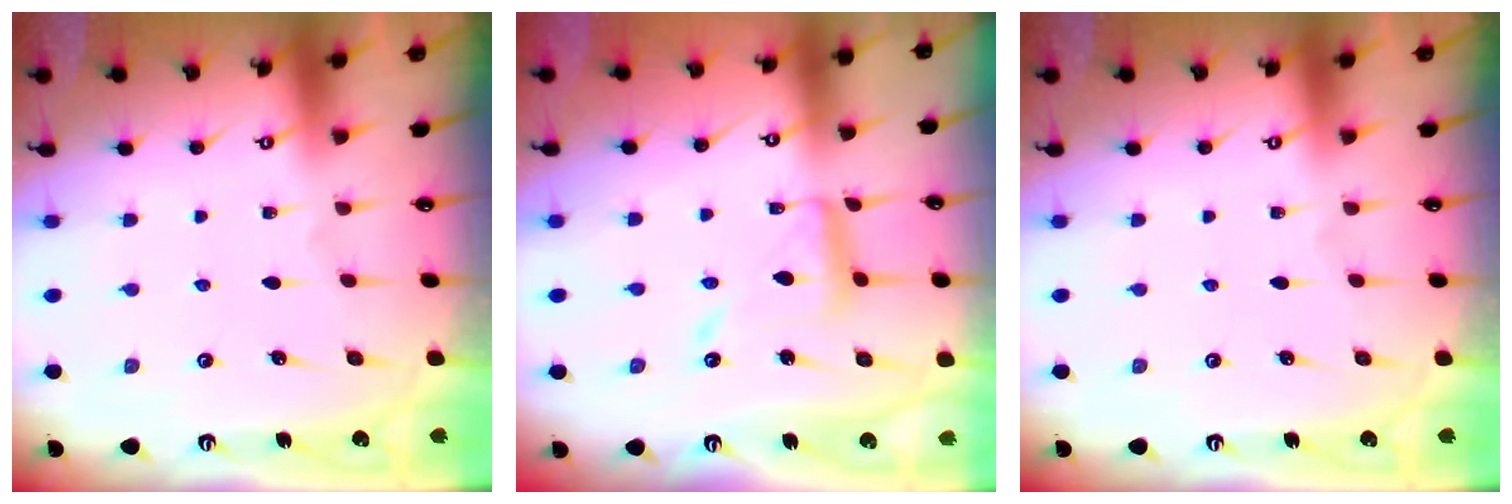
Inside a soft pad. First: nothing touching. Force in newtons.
{"total": 12.1, "press": 12.0, "slide": 1.0}
{"total": 0.0}